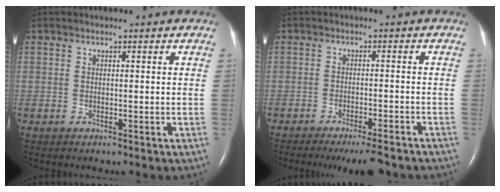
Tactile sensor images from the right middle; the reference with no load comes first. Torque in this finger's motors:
{"motor_torque": [0.25, -0.26, 0.13, 0.03]}